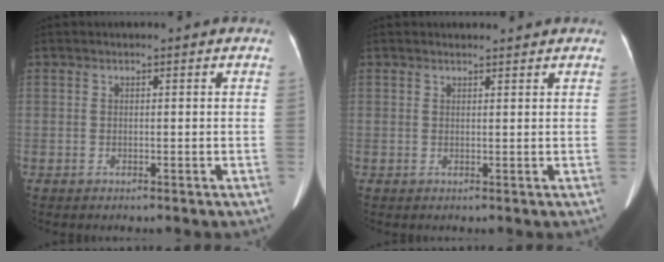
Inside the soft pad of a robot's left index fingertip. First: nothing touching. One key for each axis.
{"total": 1.8, "fx": 1.8, "fy": 0.3, "fz": 0.2, "tx": -0.010, "ty": 0.006, "tz": 0.027}